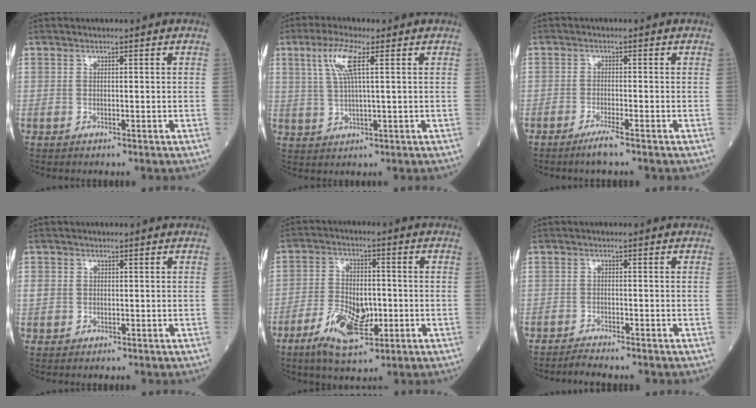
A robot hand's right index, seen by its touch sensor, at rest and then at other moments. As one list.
[{"total": 6.3, "force": [2.5, 0.6, 5.8], "torque": [-0.123, 0.008, 0.051]}, {"total": 2.7, "force": [-2.0, -0.3, 1.8], "torque": [-0.042, -0.006, -0.039]}, {"total": 2.0, "force": [0.2, 1.8, 1.0], "torque": [-0.028, 0.012, 0.008]}, {"total": 9.4, "force": [-3.7, 4.0, 7.7], "torque": [-0.154, -0.001, -0.061]}, {"total": 2.0, "force": [-2.0, -0.2, 0.4], "torque": [-0.011, -0.007, -0.034]}]